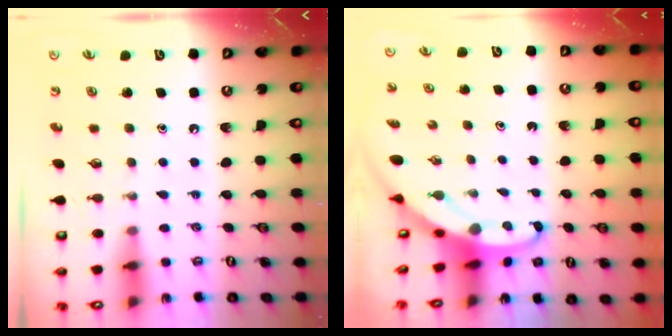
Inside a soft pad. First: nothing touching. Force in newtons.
{"total": 5.4, "press": 5.4, "slide": 0.3}